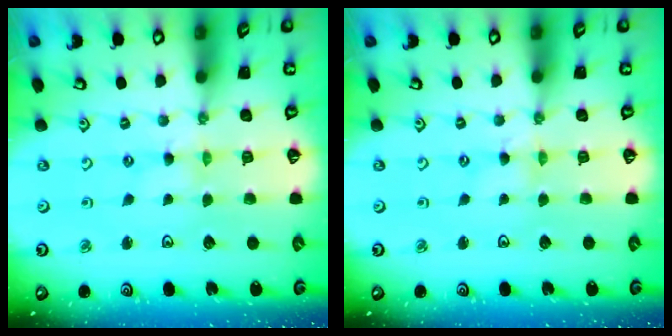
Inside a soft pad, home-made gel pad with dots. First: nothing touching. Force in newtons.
{"total": 0.0}